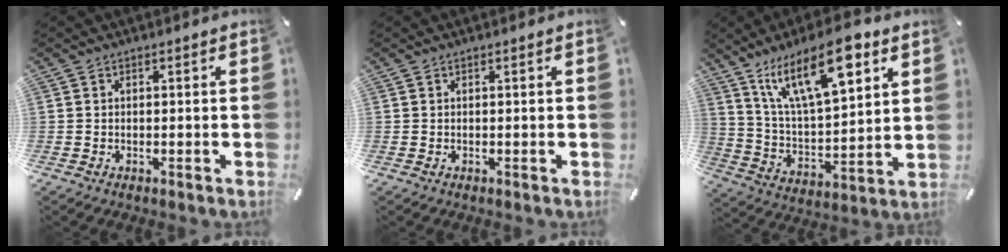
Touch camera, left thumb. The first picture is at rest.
{"total": 0.0}
{"total": 19.7, "force": [11.3, 8.2, 13.9], "torque": [-0.245, -0.040, 0.188]}